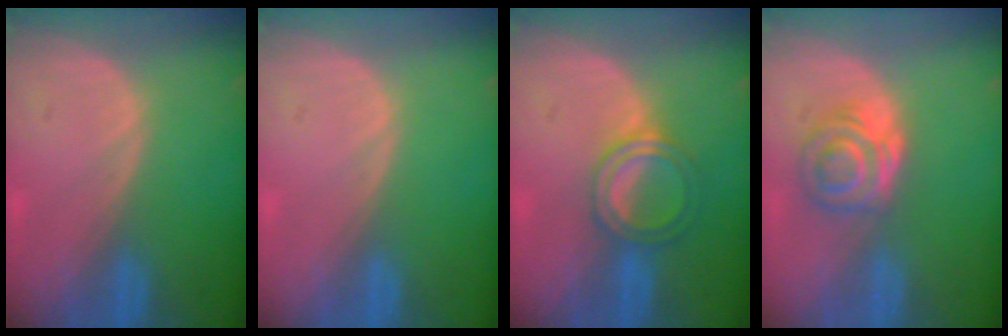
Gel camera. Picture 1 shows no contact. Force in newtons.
{"total": 0.0}
{"total": 5.0, "press": 4.7, "slide": 1.8}
{"total": 6.2, "press": 5.2, "slide": 3.3}